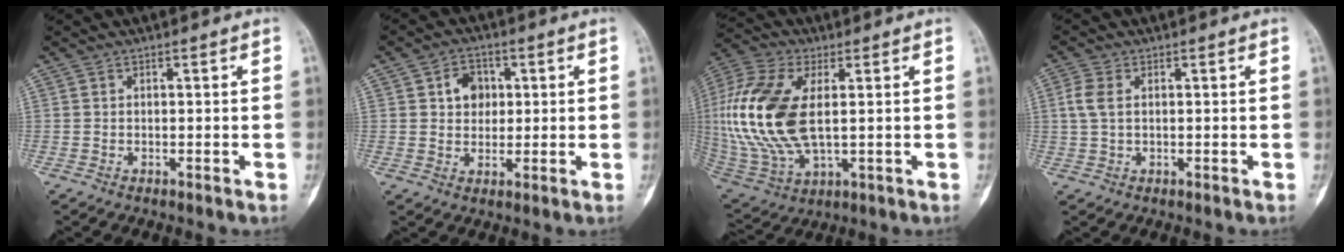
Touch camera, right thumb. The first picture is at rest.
{"total": 5.8, "force": [1.4, 4.7, 3.2], "torque": [-0.020, 0.000, 0.020]}
{"total": 20.6, "force": [2.1, 10.7, 17.4], "torque": [-0.390, -0.006, 0.043]}
{"total": 3.8, "force": [0.8, 2.3, 3.0], "torque": [-0.076, 0.007, 0.014]}